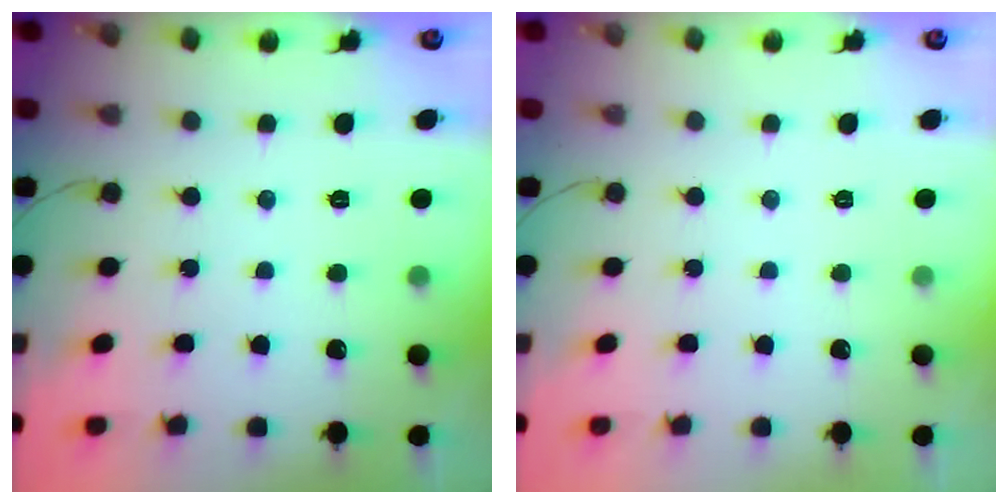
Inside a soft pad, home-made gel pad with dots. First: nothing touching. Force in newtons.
{"total": 0.0}